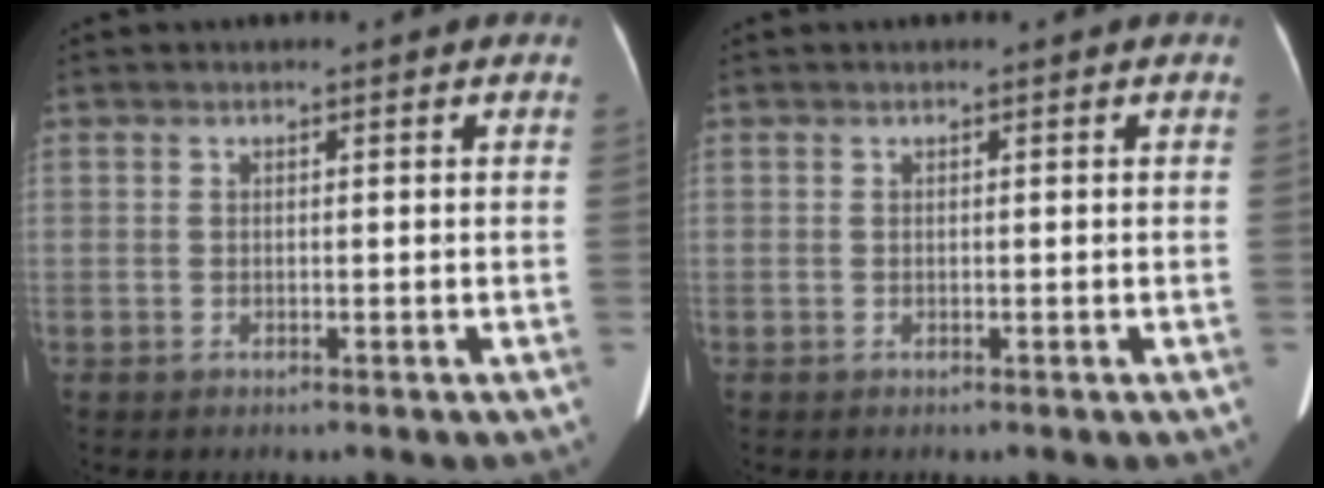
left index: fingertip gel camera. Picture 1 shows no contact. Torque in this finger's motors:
{"motor_torque": [-0.21, 0.03, 0.01, 0.02]}